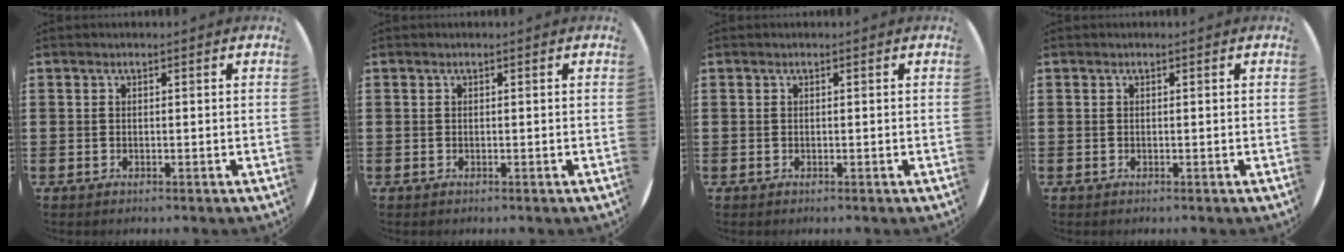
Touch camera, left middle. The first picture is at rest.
{"total": 0.0}
{"total": 0.0}
{"total": 0.0}